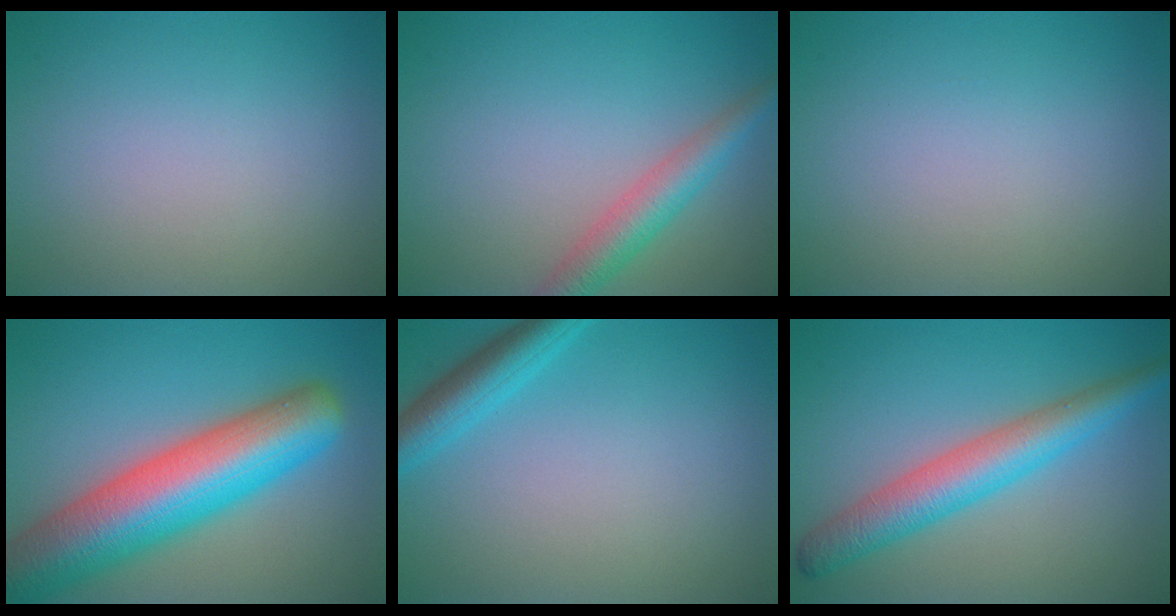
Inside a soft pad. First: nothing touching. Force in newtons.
{"total": 3.7, "press": 3.7, "slide": 0.1}
{"total": 0.0}
{"total": 12.3, "press": 12.3, "slide": 0.5}
{"total": 3.5, "press": 3.5, "slide": 0.3}
{"total": 5.6, "press": 5.6, "slide": 0.1}